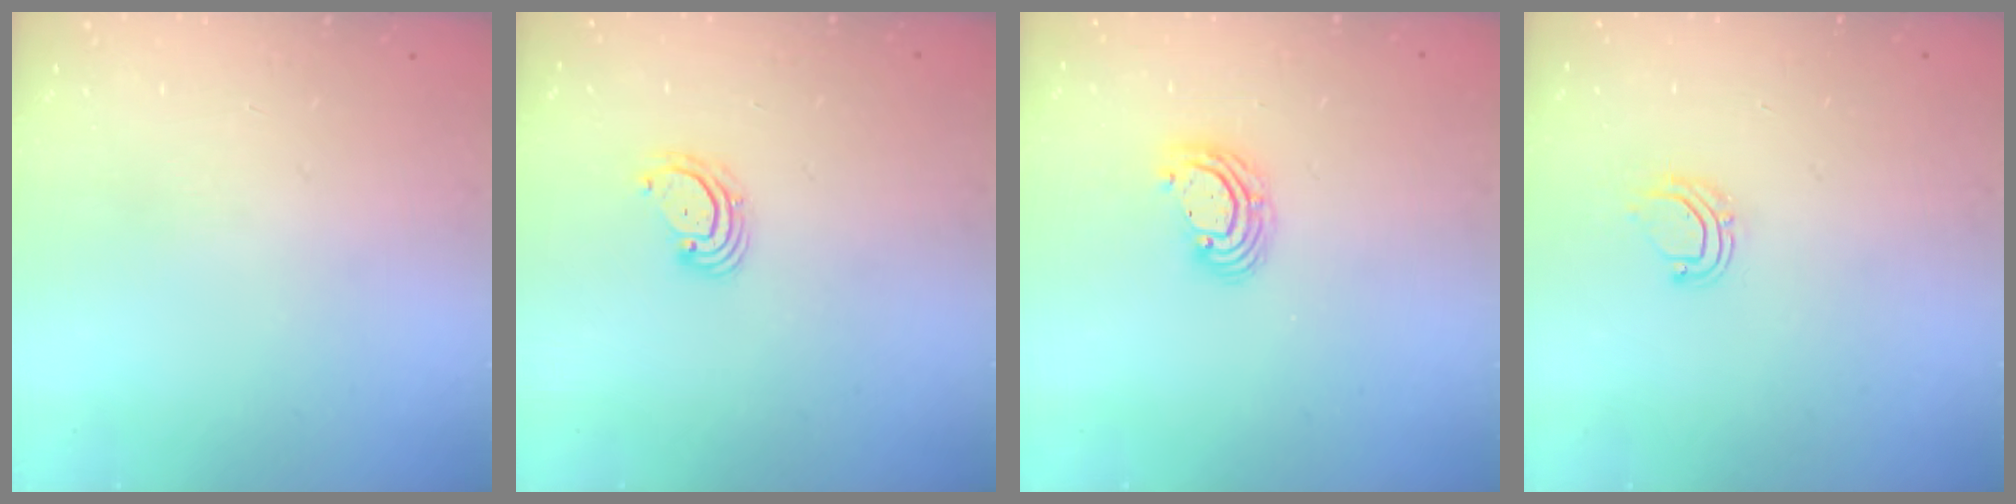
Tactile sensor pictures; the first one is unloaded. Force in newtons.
{"total": 2.9, "press": 2.9, "slide": 0.1}
{"total": 6.0, "press": 6.0, "slide": 0.8}
{"total": 6.4, "press": 6.4, "slide": 0.4}